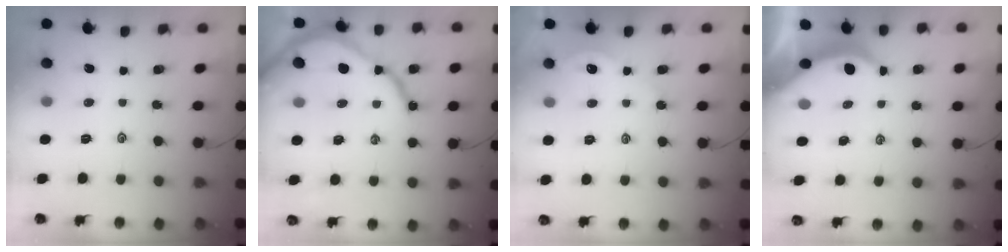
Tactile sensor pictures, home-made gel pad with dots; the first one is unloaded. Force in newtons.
{"total": 11.8, "press": 11.7, "slide": 1.5}
{"total": 1.7, "press": 1.7, "slide": 0.3}
{"total": 4.7, "press": 4.7, "slide": 0.5}